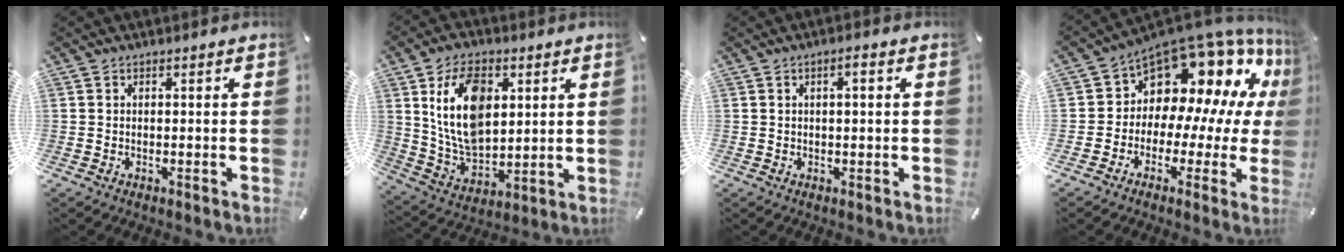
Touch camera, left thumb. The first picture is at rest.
{"total": 15.8, "force": [4.8, 10.0, 11.3], "torque": [-0.245, -0.002, 0.084]}
{"total": 1.9, "force": [0.3, 0.6, 1.8], "torque": [-0.034, 0.005, 0.004]}
{"total": 13.4, "force": [8.2, 8.6, 6.1], "torque": [-0.094, -0.094, 0.144]}